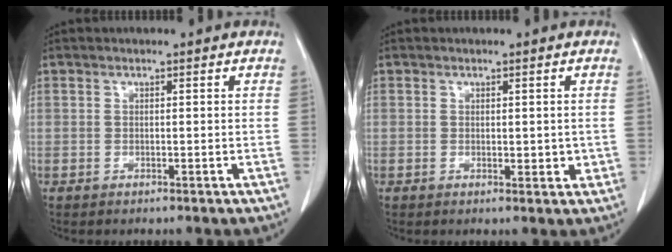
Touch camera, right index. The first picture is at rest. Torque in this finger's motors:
{"motor_torque": [0.02, 0.07, -0.01, 0.01]}